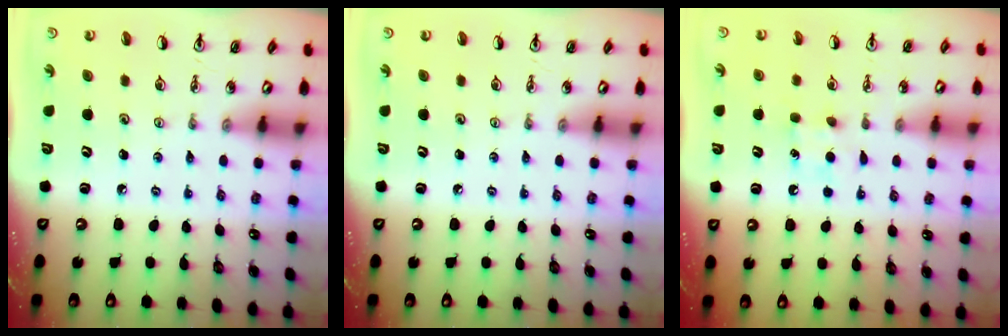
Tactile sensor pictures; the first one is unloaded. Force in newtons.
{"total": 0.0}
{"total": 5.6, "press": 5.5, "slide": 0.7}